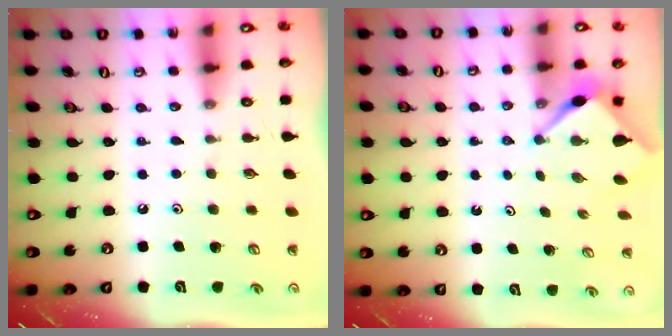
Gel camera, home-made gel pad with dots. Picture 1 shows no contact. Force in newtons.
{"total": 2.9, "press": 2.9, "slide": 0.3}